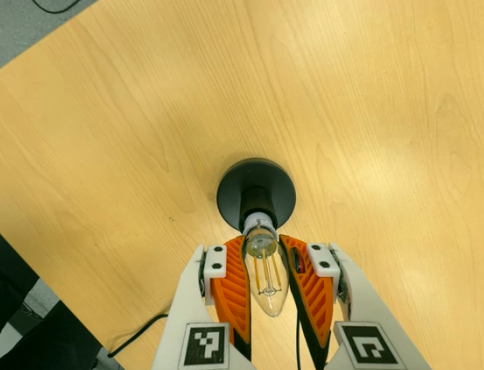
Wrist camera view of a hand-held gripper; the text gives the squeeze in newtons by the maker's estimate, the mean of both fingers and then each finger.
{"total": 17.1, "left": 16.1, "right": 18.1}